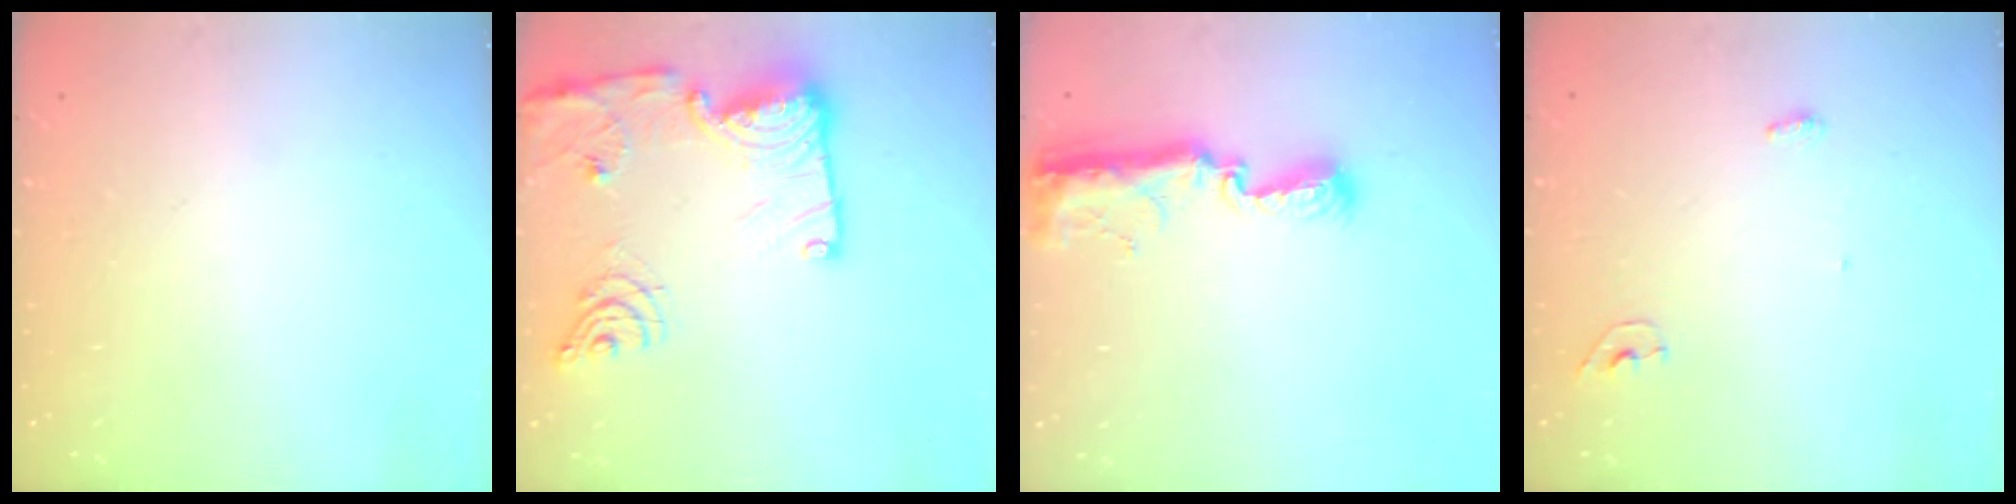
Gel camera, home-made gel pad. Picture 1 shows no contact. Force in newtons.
{"total": 19.2, "press": 19.2, "slide": 1.7}
{"total": 9.1, "press": 9.1, "slide": 0.8}
{"total": 6.4, "press": 4.1, "slide": 4.9}